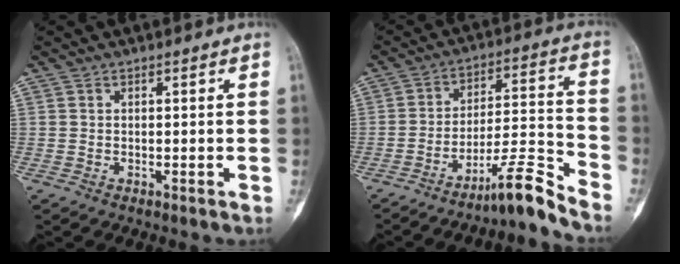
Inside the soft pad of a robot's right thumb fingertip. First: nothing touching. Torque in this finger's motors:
{"motor_torque": [1.40, -0.18, 0.47, -1.04, 0.13]}